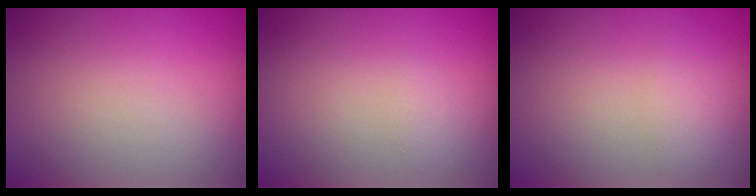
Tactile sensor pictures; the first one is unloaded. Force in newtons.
{"total": 0.8, "press": 0.7, "slide": 0.1}
{"total": 1.7, "press": 1.7, "slide": 0.1}